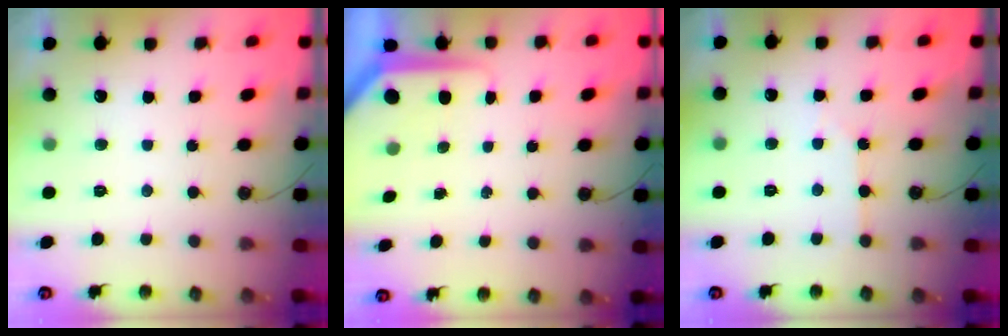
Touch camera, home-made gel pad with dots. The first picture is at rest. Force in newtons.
{"total": 5.7, "press": 5.6, "slide": 0.4}
{"total": 2.5, "press": 2.4, "slide": 0.4}